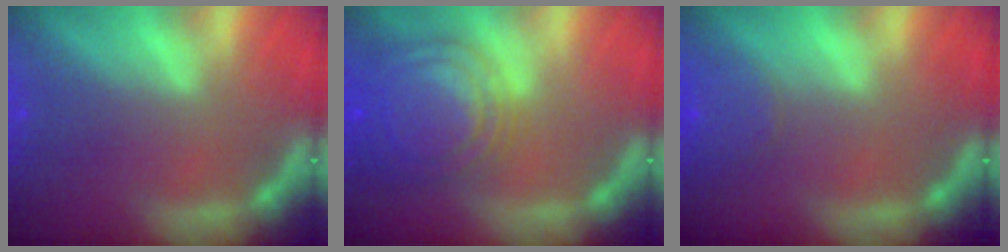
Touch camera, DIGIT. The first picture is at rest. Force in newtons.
{"total": 9.5}
{"total": 2.4}